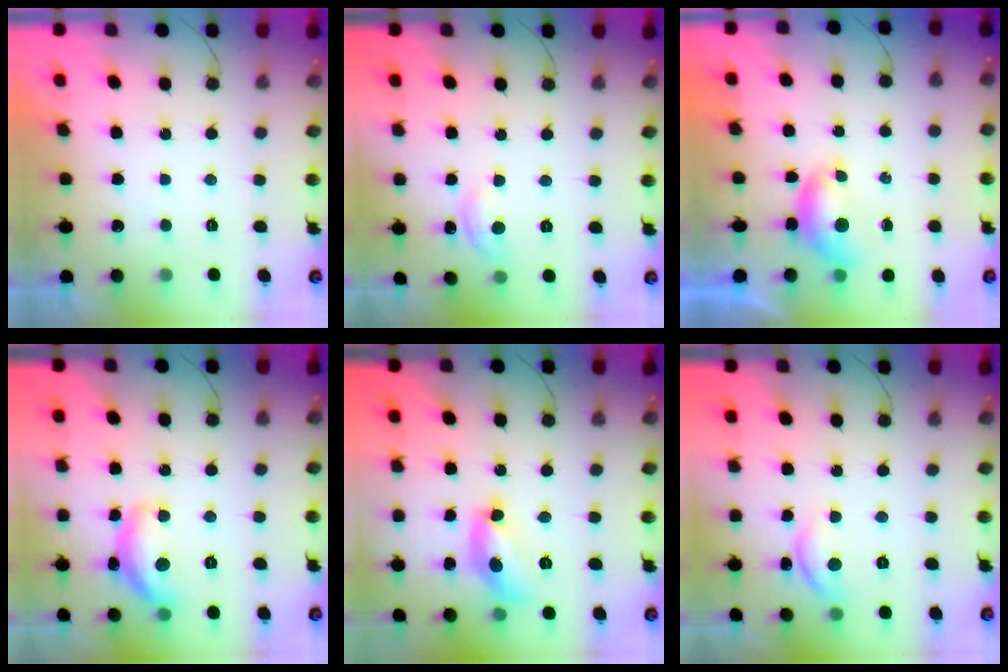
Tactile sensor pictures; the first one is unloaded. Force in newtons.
{"total": 5.4, "press": 5.4, "slide": 0.5}
{"total": 6.1, "press": 6.0, "slide": 0.9}
{"total": 12.3, "press": 12.3, "slide": 0.9}
{"total": 14.6, "press": 14.5, "slide": 1.0}
{"total": 9.0, "press": 9.0, "slide": 0.6}